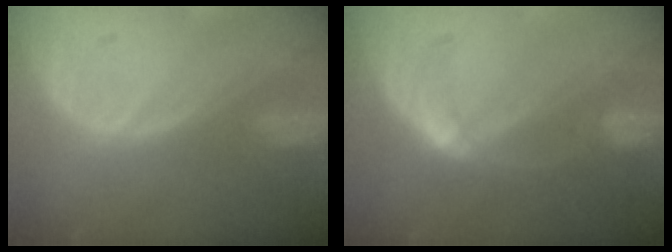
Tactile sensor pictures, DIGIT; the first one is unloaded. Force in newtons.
{"total": 5.6, "press": 5.0, "slide": 2.5}